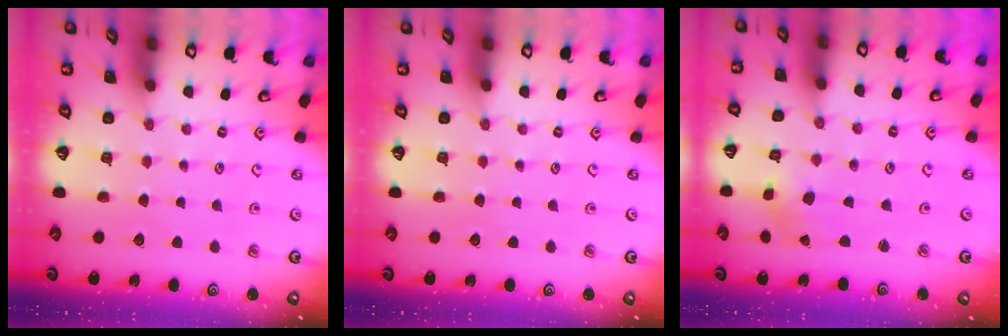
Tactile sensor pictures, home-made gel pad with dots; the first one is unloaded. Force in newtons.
{"total": 0.0}
{"total": 2.2, "press": 2.1, "slide": 0.6}